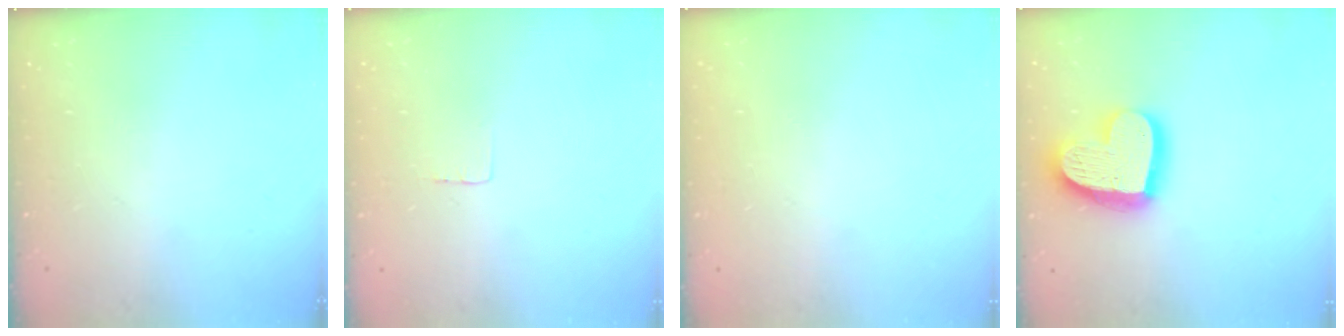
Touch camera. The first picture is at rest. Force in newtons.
{"total": 2.3, "press": 2.3, "slide": 0.1}
{"total": 0.0}
{"total": 19.9, "press": 19.9, "slide": 1.6}